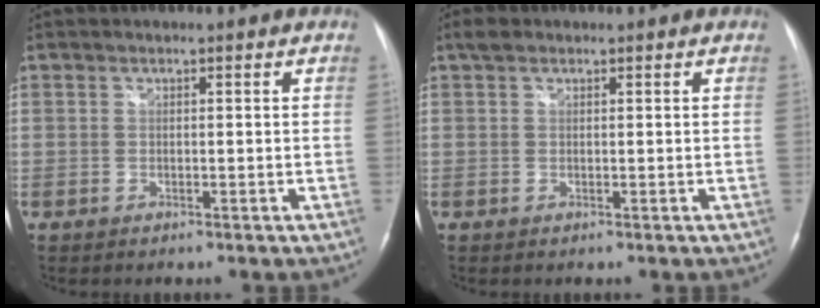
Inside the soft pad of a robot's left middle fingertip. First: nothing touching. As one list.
[{"total": 1.5, "force": [1.0, 0.8, 0.7], "torque": [-0.016, 0.016, 0.018]}]